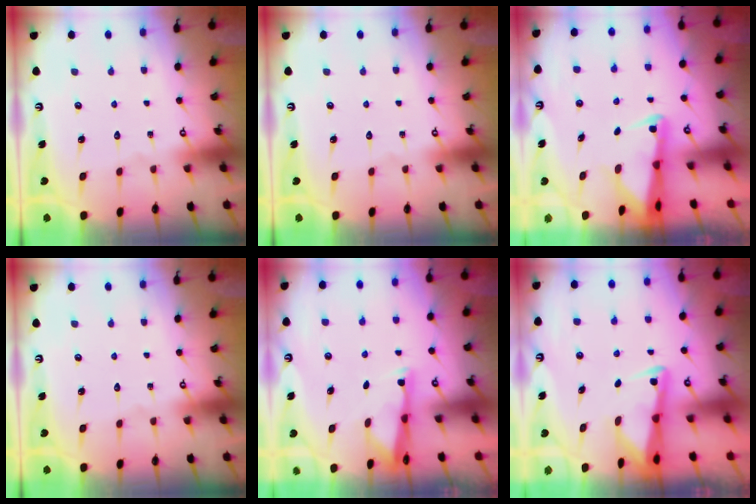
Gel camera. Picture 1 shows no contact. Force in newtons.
{"total": 0.0}
{"total": 2.9, "press": 2.9, "slide": 0.4}
{"total": 0.0}
{"total": 2.9, "press": 2.9, "slide": 0.6}
{"total": 2.9, "press": 2.9, "slide": 0.4}